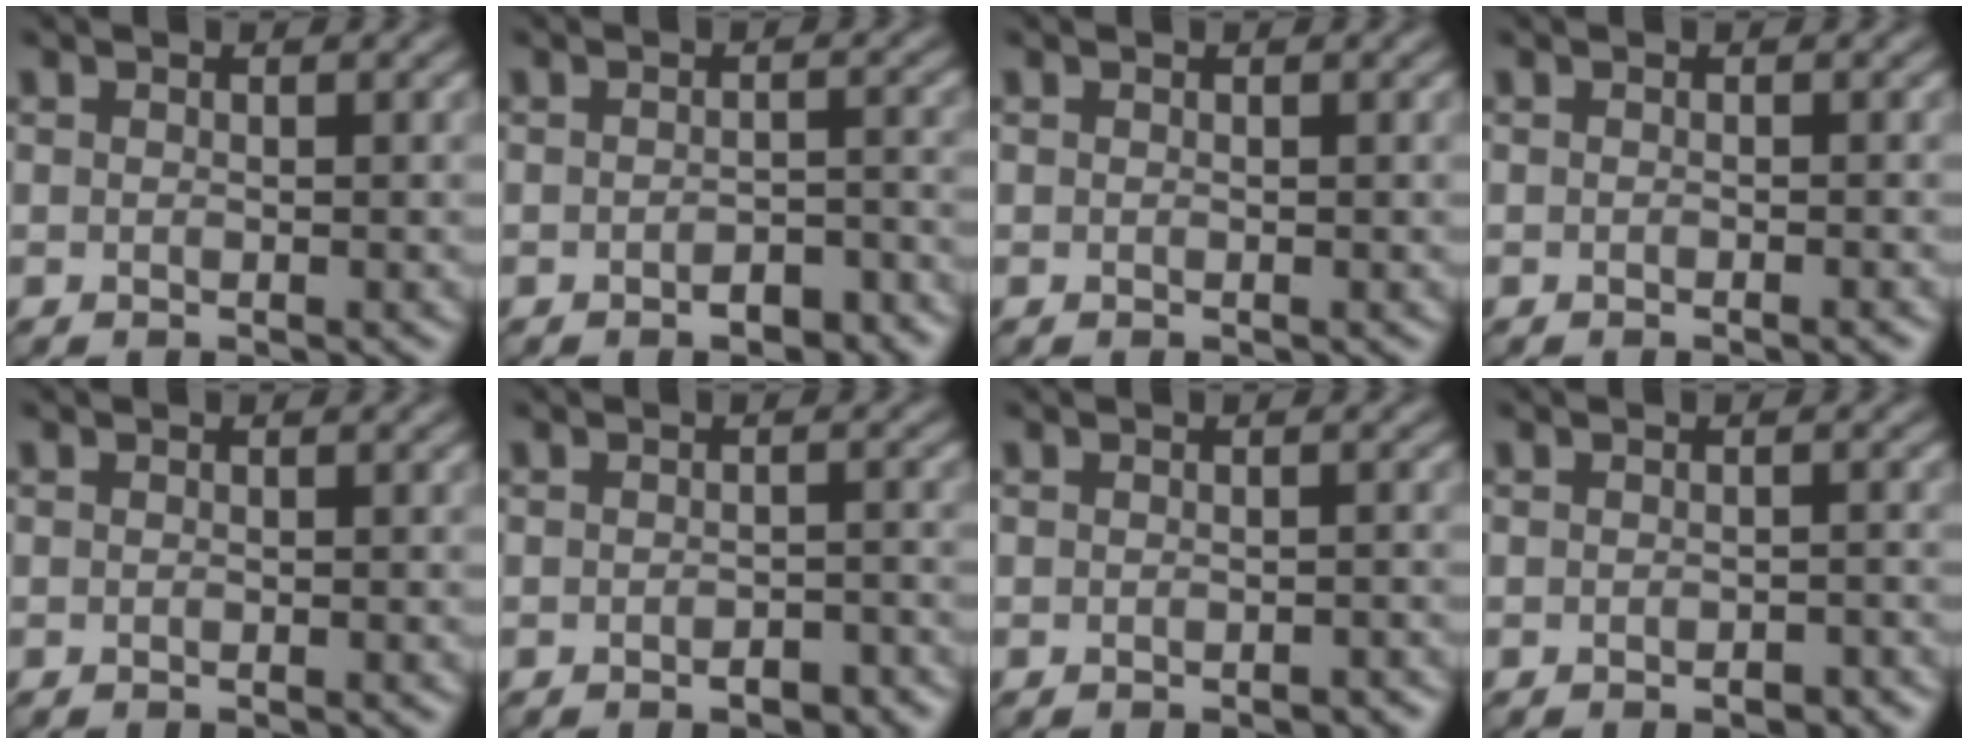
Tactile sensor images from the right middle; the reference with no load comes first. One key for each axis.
{"total": 2.3, "fx": -1.4, "fy": 1.1, "fz": 1.5, "tx": -0.021, "ty": 0.004, "tz": -0.019}
{"total": 0.0}
{"total": 0.8, "fx": -0.5, "fy": 0.1, "fz": 0.6, "tx": -0.007, "ty": 0.000, "tz": -0.007}
{"total": 0.0}
{"total": 1.8, "fx": -1.1, "fy": 0.8, "fz": 1.3, "tx": -0.017, "ty": 0.001, "tz": -0.015}
{"total": 0.9, "fx": -0.6, "fy": 0.3, "fz": 0.6, "tx": -0.009, "ty": -0.001, "tz": -0.007}
{"total": 1.3, "fx": -0.8, "fy": 0.5, "fz": 0.9, "tx": -0.014, "ty": -0.002, "tz": -0.010}